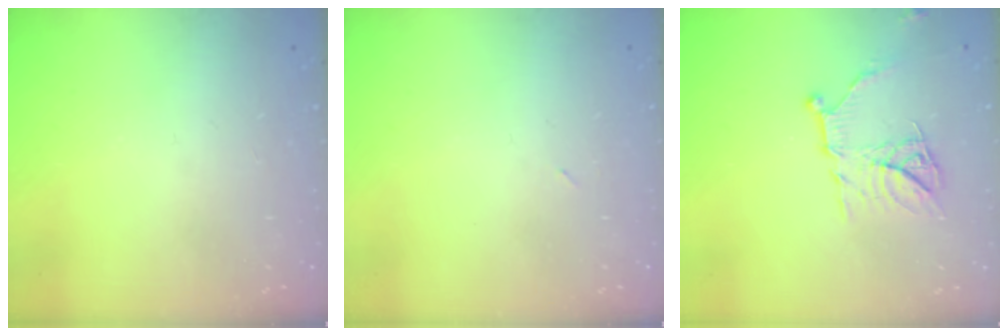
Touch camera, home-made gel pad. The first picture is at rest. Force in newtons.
{"total": 2.4, "press": 2.3, "slide": 0.8}
{"total": 11.9, "press": 11.9, "slide": 0.1}